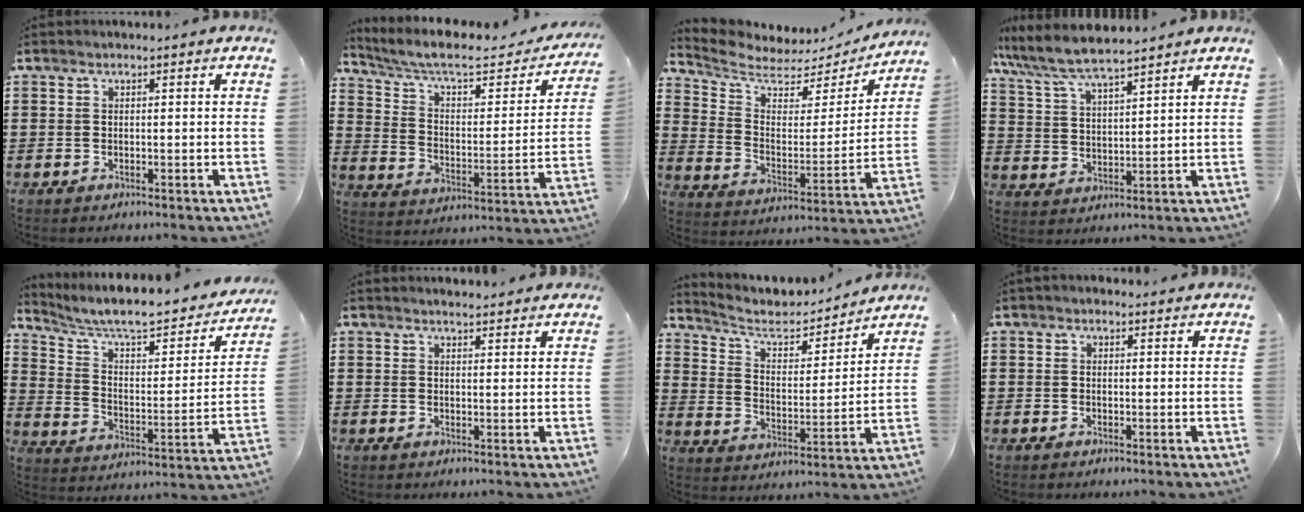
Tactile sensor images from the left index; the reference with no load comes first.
{"total": 7.5, "force": [6.0, 1.8, 4.0], "torque": [-0.104, -0.034, 0.101]}
{"total": 5.6, "force": [5.0, 1.9, 1.4], "torque": [-0.061, -0.040, 0.084]}
{"total": 6.2, "force": [5.7, 0.6, 2.3], "torque": [-0.068, -0.024, 0.098]}
{"total": 8.0, "force": [6.8, 1.3, 4.1], "torque": [-0.099, -0.048, 0.112]}
{"total": 1.9, "force": [1.9, 0.1, 0.3], "torque": [-0.009, 0.003, 0.037]}
{"total": 6.0, "force": [5.3, 2.0, 2.0], "torque": [-0.061, -0.041, 0.084]}
{"total": 1.1, "force": [0.7, 0.9, 0.1], "torque": [-0.006, 0.007, 0.013]}